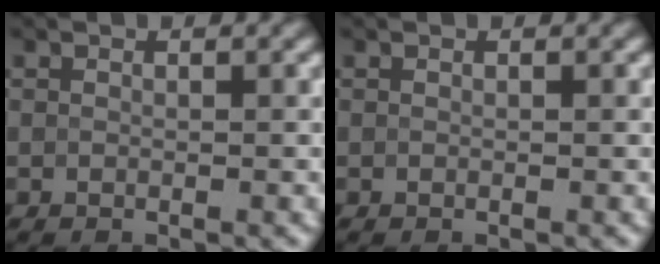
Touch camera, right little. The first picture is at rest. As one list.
[{"total": 0.0}]